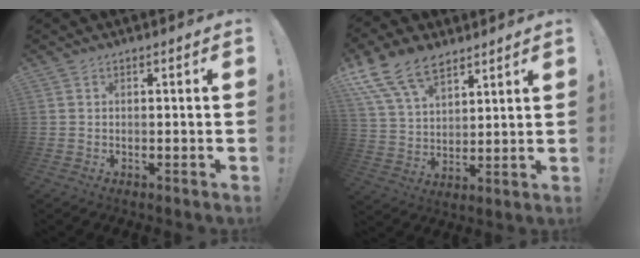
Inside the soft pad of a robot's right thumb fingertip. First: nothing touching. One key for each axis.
{"total": 14.9, "fx": 10.2, "fy": 8.1, "fz": 7.1, "tx": -0.136, "ty": -0.054, "tz": 0.194}